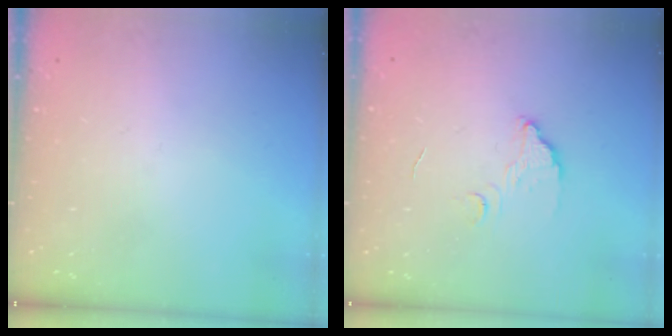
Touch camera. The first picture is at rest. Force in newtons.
{"total": 3.6, "press": 3.6, "slide": 0.2}